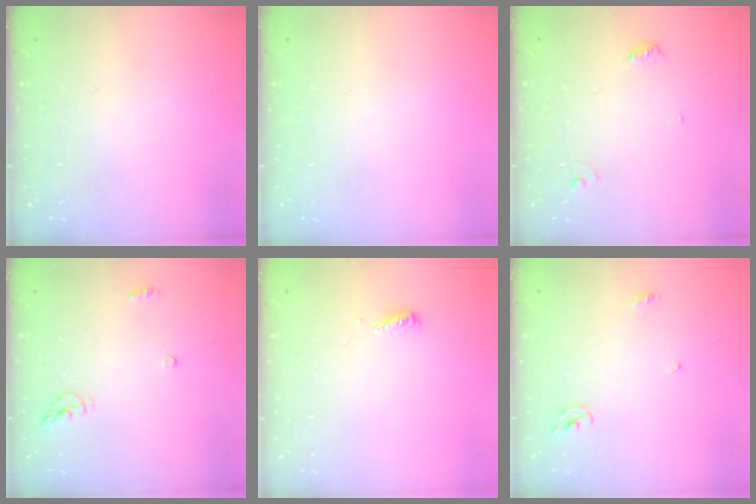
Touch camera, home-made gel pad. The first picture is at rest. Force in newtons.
{"total": 0.0}
{"total": 4.0, "press": 4.0, "slide": 0.3}
{"total": 4.7, "press": 4.7, "slide": 0.2}
{"total": 2.5, "press": 2.5, "slide": 0.1}
{"total": 2.3, "press": 2.3, "slide": 0.2}